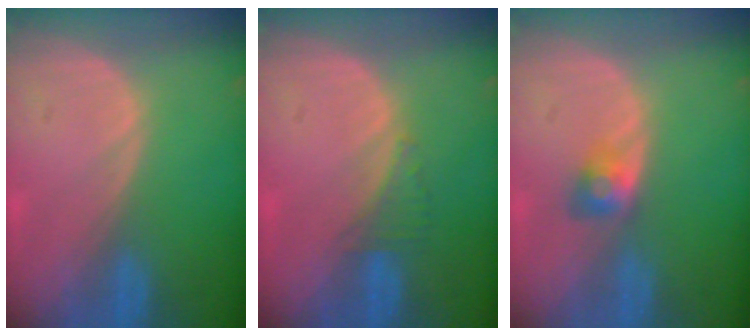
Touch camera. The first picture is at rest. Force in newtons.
{"total": 1.9, "press": 1.8, "slide": 0.7}
{"total": 2.8, "press": 2.6, "slide": 1.2}